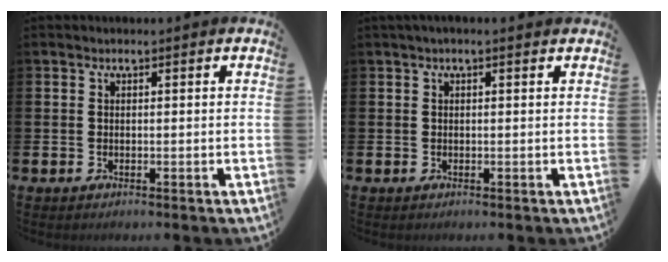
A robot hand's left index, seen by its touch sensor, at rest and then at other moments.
{"total": 0.6, "force": [0.2, 0.1, 0.6], "torque": [-0.010, 0.002, 0.003]}